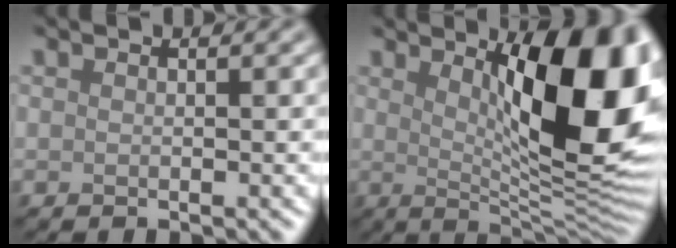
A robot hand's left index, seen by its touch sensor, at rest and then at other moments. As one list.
[{"total": 13.4, "force": [3.4, 4.3, 12.3], "torque": [-0.153, -0.007, 0.052]}]